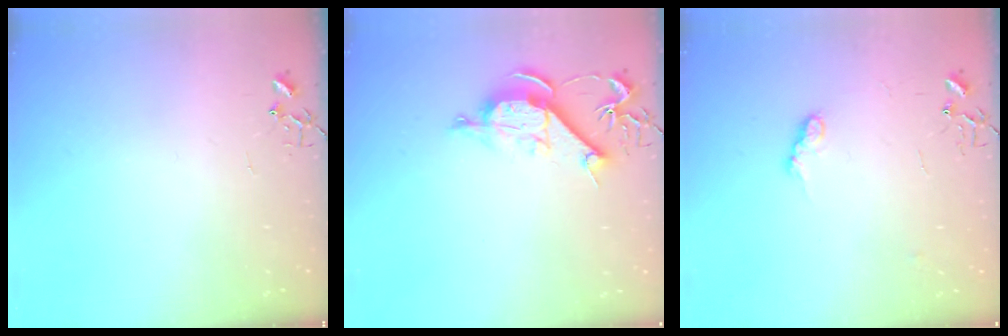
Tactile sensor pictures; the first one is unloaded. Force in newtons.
{"total": 10.4, "press": 10.4, "slide": 1.2}
{"total": 7.6, "press": 7.6, "slide": 0.5}